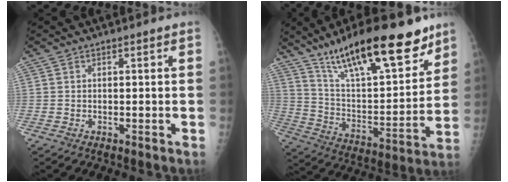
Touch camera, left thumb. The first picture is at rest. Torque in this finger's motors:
{"motor_torque": [0.55, 0.53, 1.46, -1.31, 0.40]}